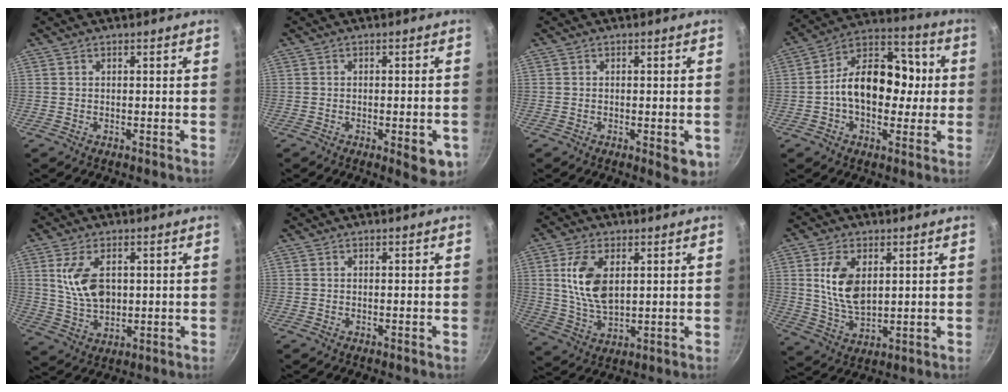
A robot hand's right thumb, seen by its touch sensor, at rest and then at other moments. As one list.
[{"total": 5.9, "force": [-2.3, 2.1, 5.0], "torque": [-0.047, 0.003, -0.023]}, {"total": 4.0, "force": [-1.2, 1.5, 3.5], "torque": [-0.032, -0.002, -0.012]}, {"total": 17.5, "force": [-0.1, 11.2, 13.4], "torque": [-0.178, 0.040, -0.011]}, {"total": 9.4, "force": [2.2, 5.6, 7.2], "torque": [-0.129, -0.008, 0.051]}, {"total": 0.0}, {"total": 10.9, "force": [2.6, 5.9, 8.8], "torque": [-0.165, -0.013, 0.054]}, {"total": 10.5, "force": [2.4, 6.1, 8.2], "torque": [-0.143, -0.016, 0.054]}]